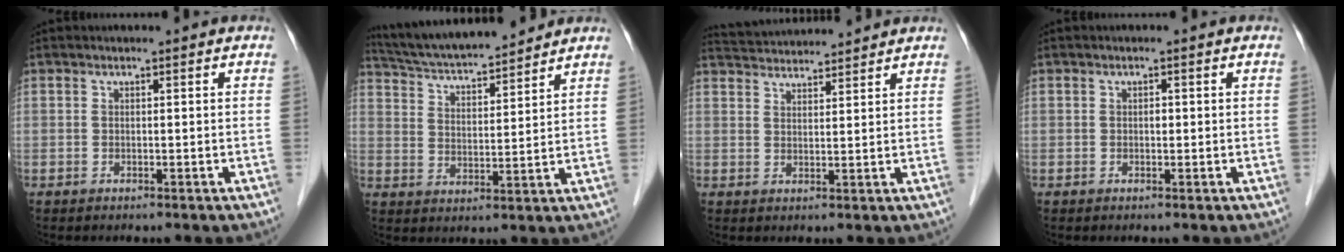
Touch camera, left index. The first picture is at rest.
{"total": 14.6, "force": [13.5, 1.5, 5.5], "torque": [-0.102, 0.015, 0.224]}
{"total": 8.6, "force": [8.5, 0.4, 1.7], "torque": [-0.038, 0.031, 0.131]}
{"total": 0.7, "force": [-0.1, 0.4, 0.5], "torque": [-0.007, -0.002, -0.004]}